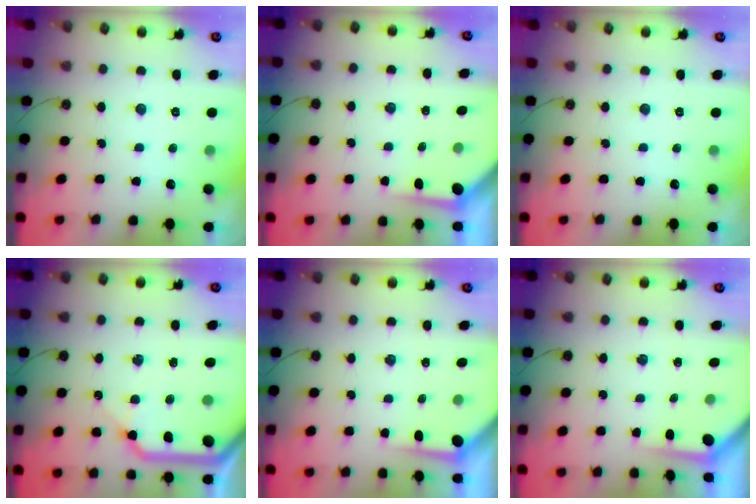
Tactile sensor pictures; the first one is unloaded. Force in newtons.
{"total": 3.6, "press": 3.6, "slide": 0.3}
{"total": 0.0}
{"total": 15.9, "press": 15.7, "slide": 1.9}
{"total": 3.5, "press": 3.5, "slide": 0.3}
{"total": 3.1, "press": 3.0, "slide": 0.3}